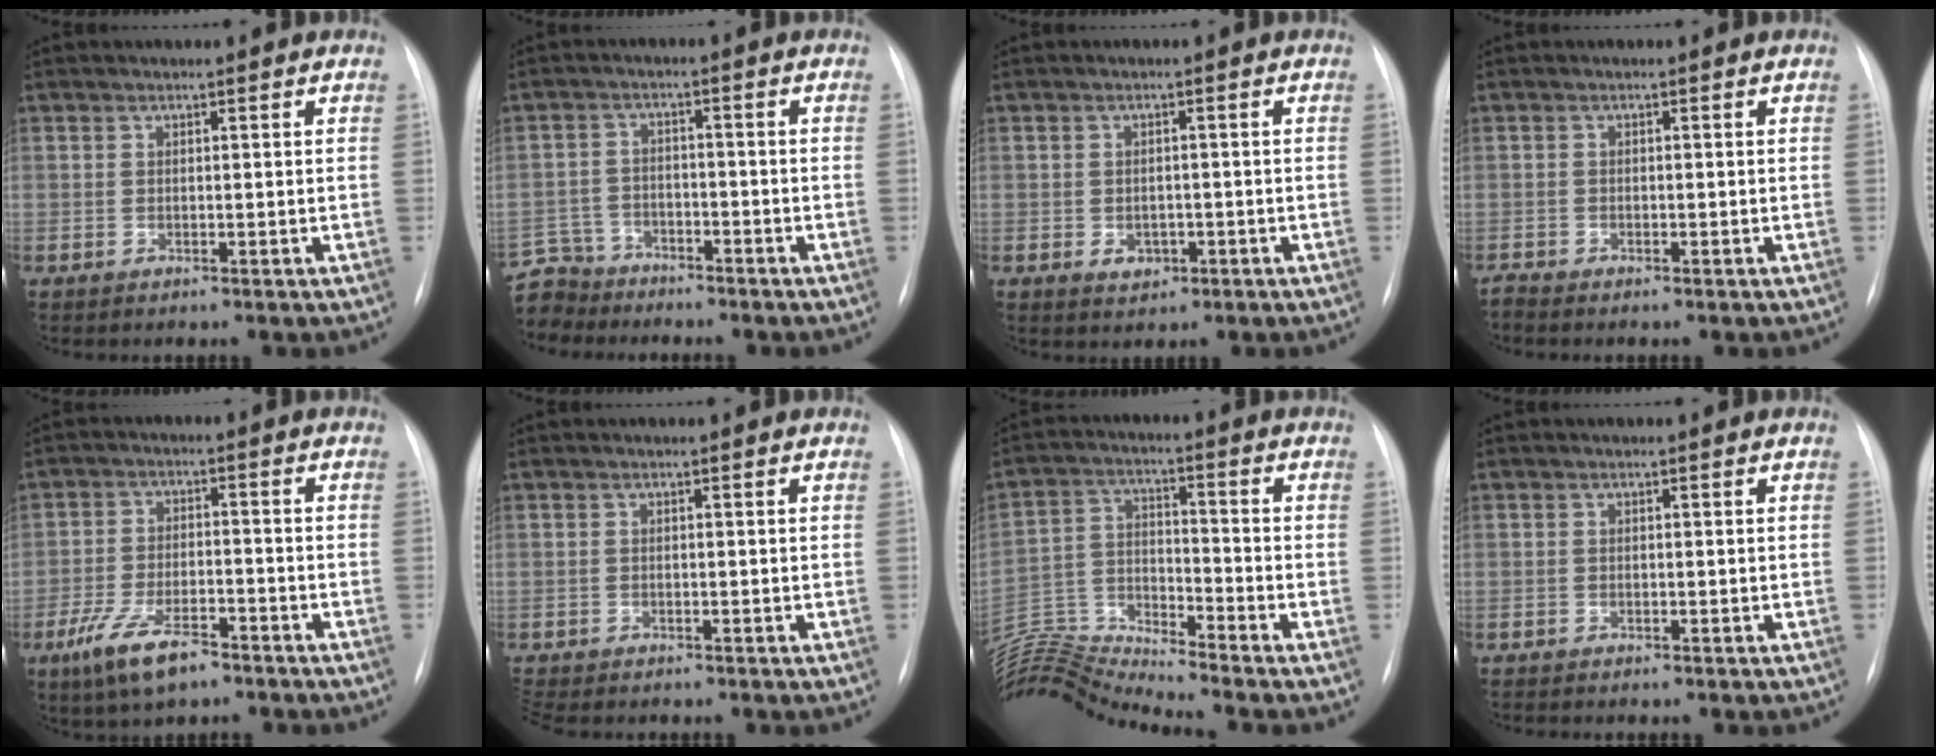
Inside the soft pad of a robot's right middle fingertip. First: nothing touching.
{"total": 8.1, "force": [-7.4, 3.5, -0.2], "torque": [-0.008, 0.007, -0.138]}
{"total": 2.6, "force": [-1.0, 2.0, 1.3], "torque": [-0.020, 0.000, -0.002]}
{"total": 0.8, "force": [-0.8, 0.0, 0.0], "torque": [-0.001, -0.003, -0.015]}
{"total": 8.6, "force": [-5.6, 2.8, 5.9], "torque": [-0.127, -0.014, -0.097]}
{"total": 3.3, "force": [-3.0, 0.9, 1.1], "torque": [-0.017, -0.005, -0.045]}
{"total": 14.4, "force": [-14.0, -2.1, 2.5], "torque": [-0.058, 0.026, -0.263]}
{"total": 0.7, "force": [-0.7, 0.0, 0.1], "torque": [-0.004, -0.001, -0.013]}